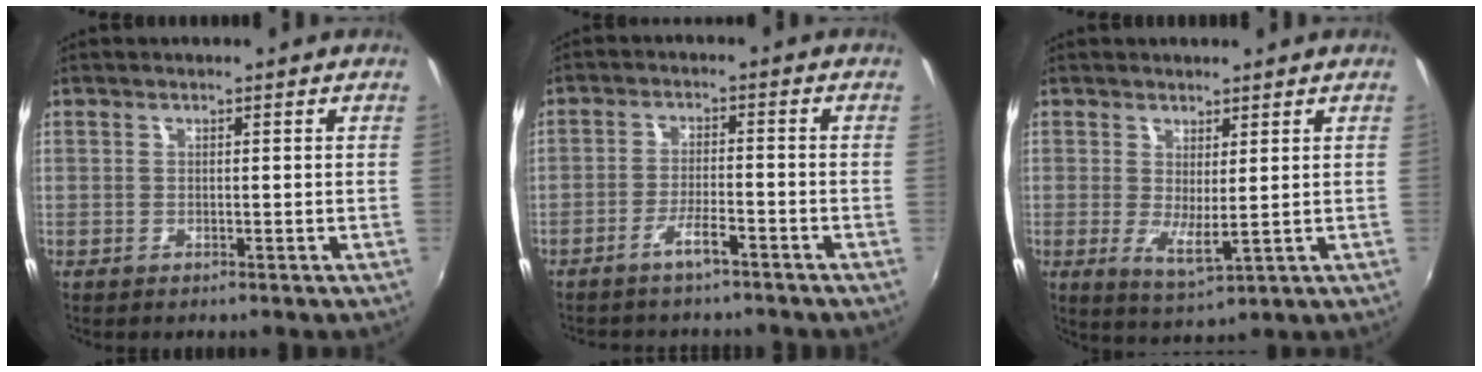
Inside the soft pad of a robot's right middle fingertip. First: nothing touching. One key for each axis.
{"total": 4.2, "fx": -3.3, "fy": 0.7, "fz": 2.5, "tx": -0.061, "ty": 0.001, "tz": -0.058}
{"total": 4.4, "fx": 0.6, "fy": 1.1, "fz": 4.2, "tx": -0.073, "ty": -0.017, "tz": 0.013}